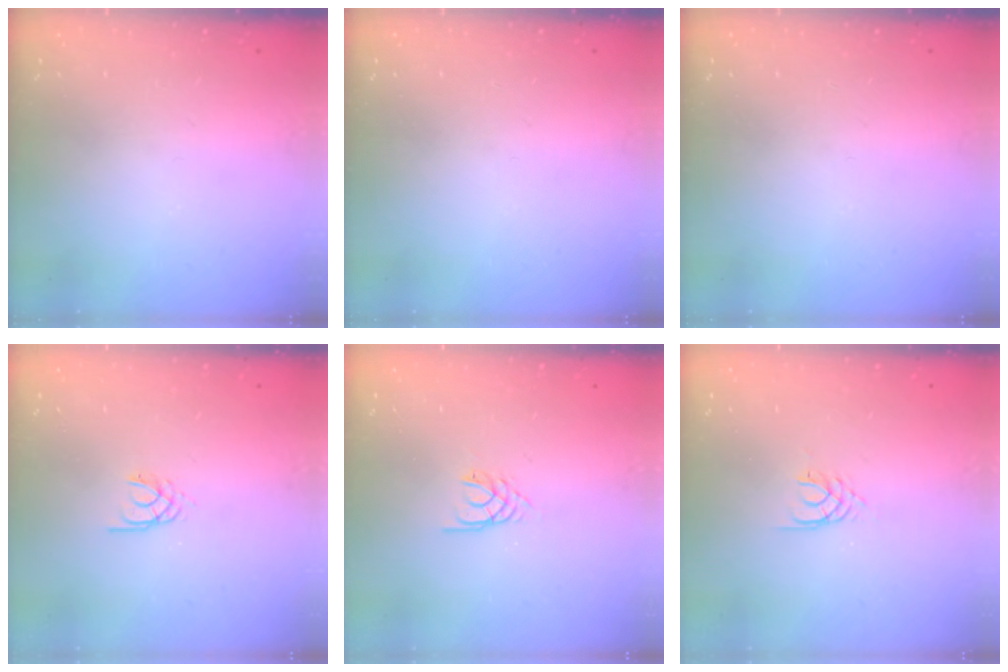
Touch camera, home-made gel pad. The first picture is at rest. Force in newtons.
{"total": 0.0}
{"total": 0.0}
{"total": 1.9, "press": 1.9, "slide": 0.3}
{"total": 2.7, "press": 2.6, "slide": 0.4}
{"total": 1.6, "press": 1.6, "slide": 0.2}